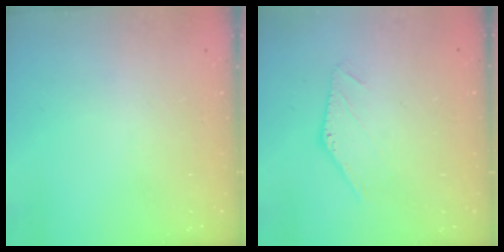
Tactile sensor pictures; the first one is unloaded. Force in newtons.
{"total": 0.0}